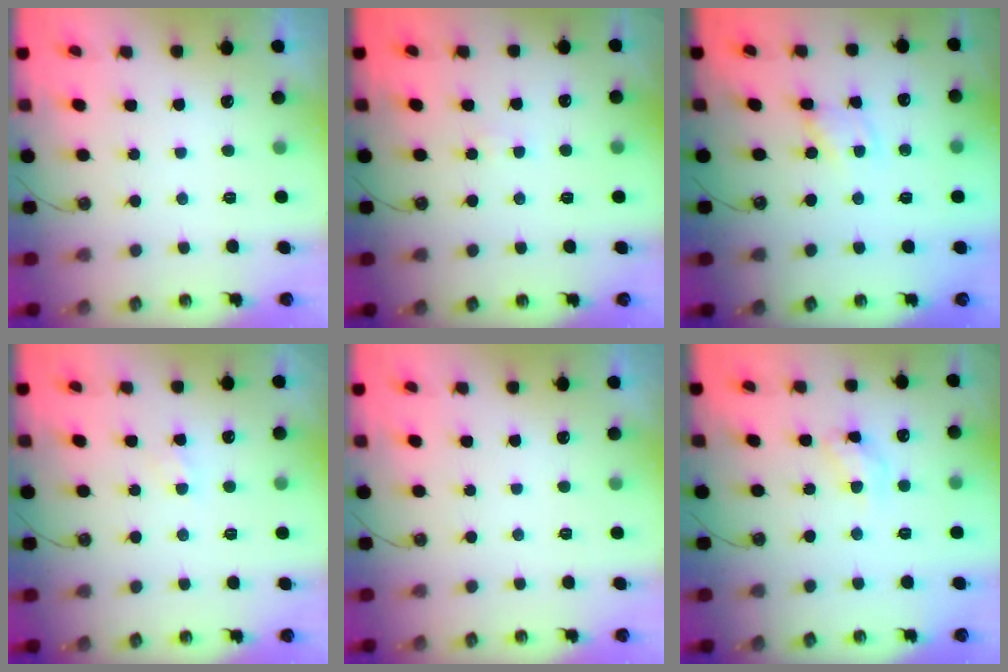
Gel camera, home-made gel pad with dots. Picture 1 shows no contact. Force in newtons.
{"total": 1.9, "press": 1.9, "slide": 0.2}
{"total": 1.7, "press": 1.7, "slide": 0.1}
{"total": 3.1, "press": 3.1, "slide": 0.5}
{"total": 0.0}
{"total": 10.3, "press": 10.3, "slide": 0.6}